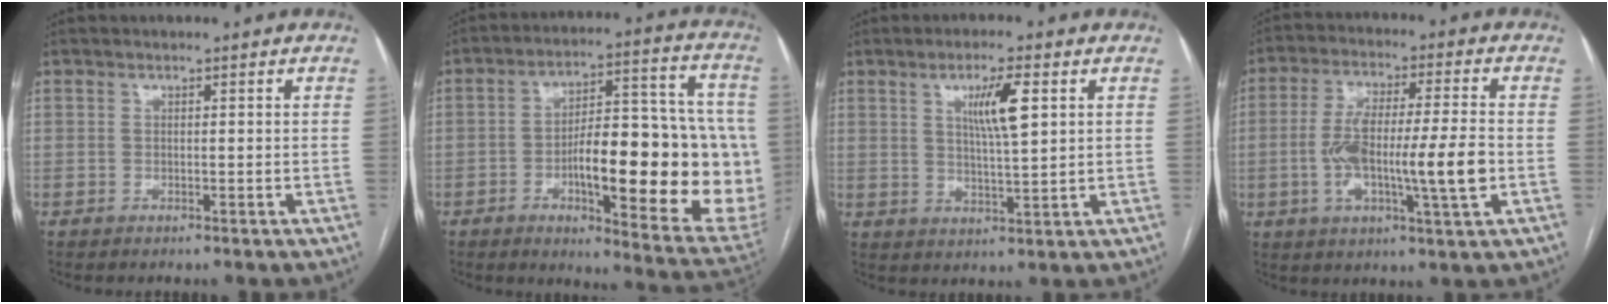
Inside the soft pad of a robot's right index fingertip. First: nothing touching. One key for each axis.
{"total": 25.1, "fx": -4.0, "fy": 6.5, "fz": 23.9, "tx": -0.268, "ty": 0.019, "tz": -0.042}
{"total": 6.7, "fx": 2.4, "fy": 0.6, "fz": 6.2, "tx": -0.110, "ty": 0.000, "tz": 0.041}
{"total": 13.2, "fx": -2.3, "fy": 1.2, "fz": 12.9, "tx": -0.238, "ty": 0.006, "tz": -0.040}